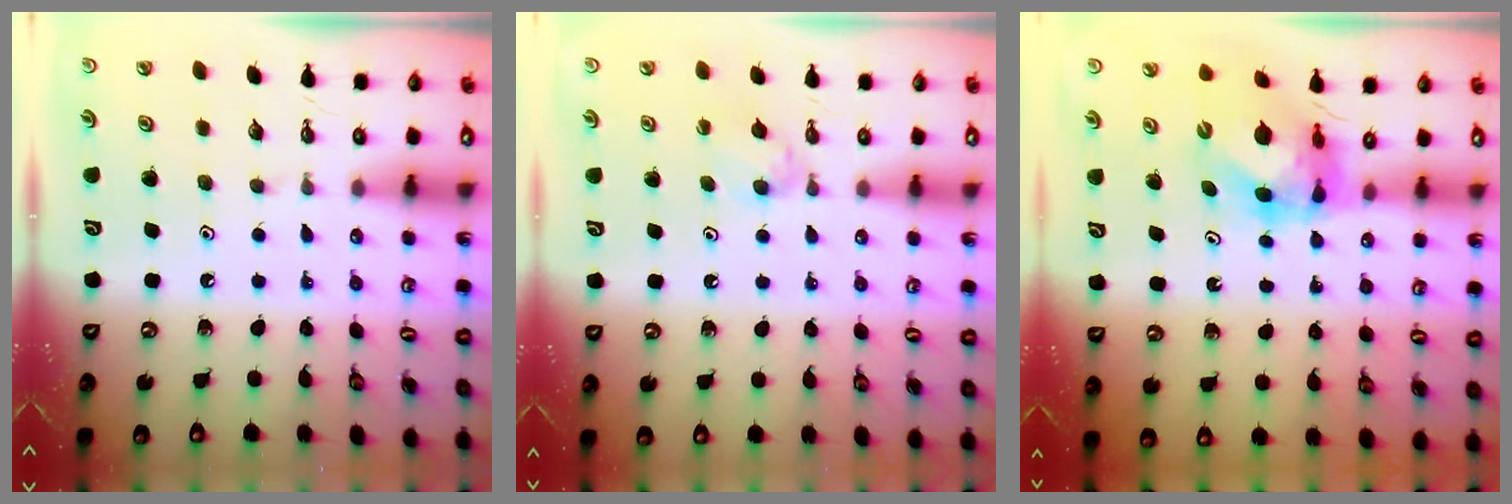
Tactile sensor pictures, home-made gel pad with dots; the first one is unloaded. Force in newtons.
{"total": 5.0, "press": 4.9, "slide": 0.8}
{"total": 7.0, "press": 7.0, "slide": 0.9}